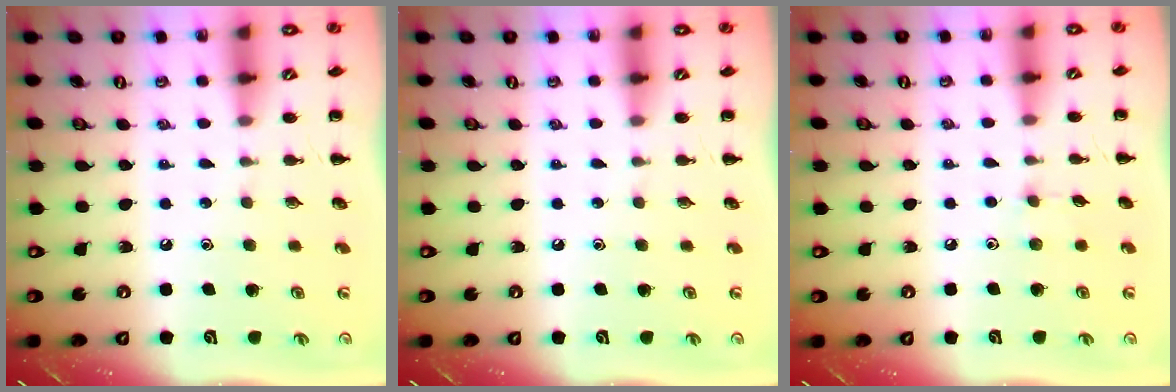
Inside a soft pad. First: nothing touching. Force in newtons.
{"total": 0.0}
{"total": 4.2, "press": 3.8, "slide": 1.7}